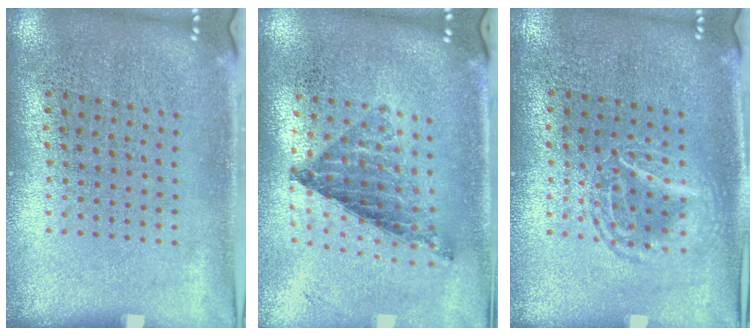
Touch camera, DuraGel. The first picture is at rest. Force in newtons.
{"total": 0.7, "press": 0.7, "slide": 0.0}
{"total": 1.2, "press": 1.2, "slide": 0.1}